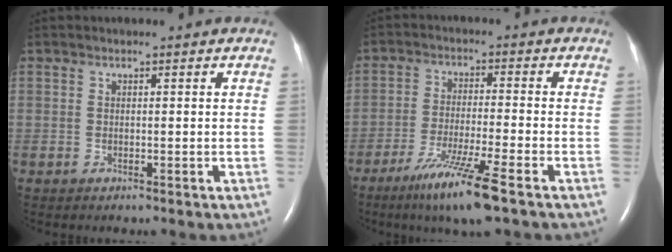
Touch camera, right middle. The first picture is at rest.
{"total": 9.5, "force": [-5.9, -1.2, 7.3], "torque": [-0.144, -0.033, -0.108]}